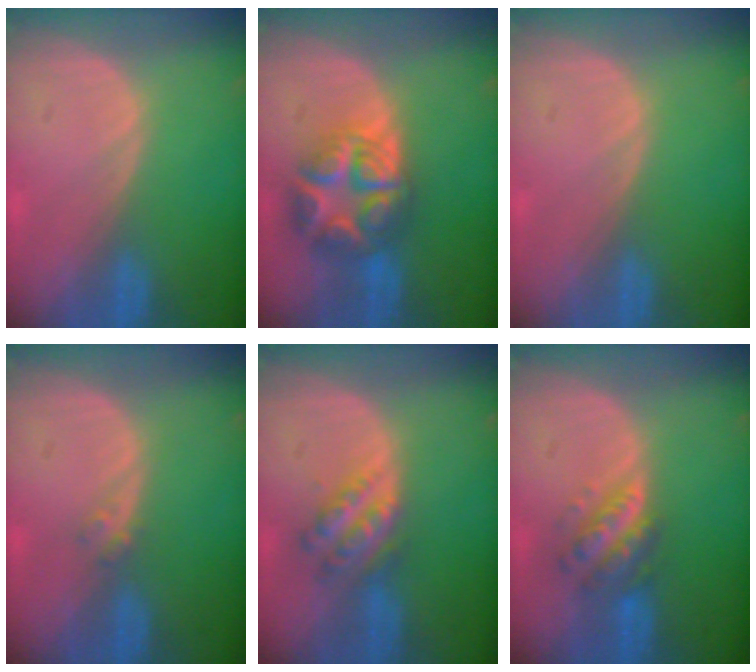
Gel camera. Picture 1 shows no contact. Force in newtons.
{"total": 9.0, "press": 9.0, "slide": 0.4}
{"total": 0.0}
{"total": 1.4, "press": 1.2, "slide": 0.7}
{"total": 5.7, "press": 5.0, "slide": 2.6}
{"total": 5.8, "press": 5.3, "slide": 2.4}